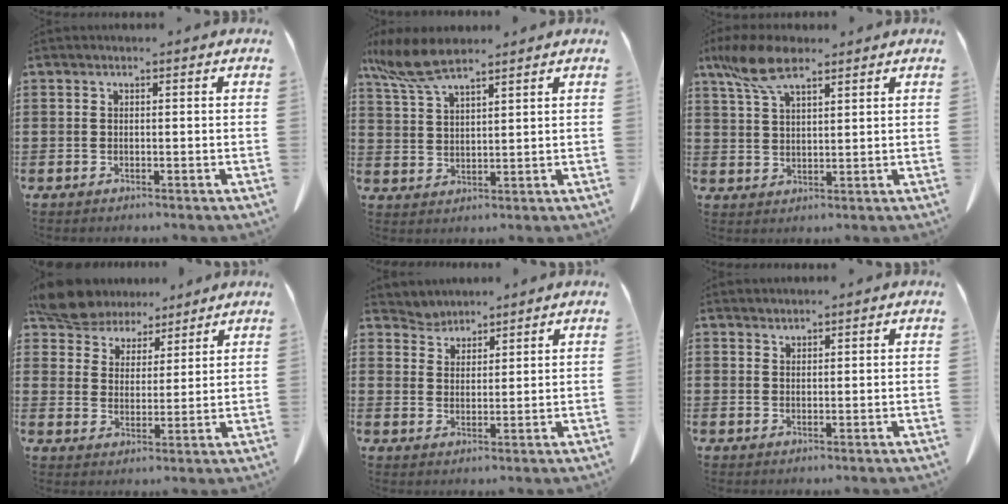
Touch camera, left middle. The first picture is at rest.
{"total": 7.5, "force": [5.6, 1.6, 4.7], "torque": [-0.120, -0.013, 0.102]}
{"total": 7.8, "force": [5.2, 2.7, 5.2], "torque": [-0.121, -0.005, 0.095]}
{"total": 7.9, "force": [7.1, 3.0, 1.5], "torque": [-0.068, -0.026, 0.136]}
{"total": 3.1, "force": [2.9, 0.9, -0.5], "torque": [-0.004, -0.008, 0.056]}
{"total": 1.3, "force": [1.3, 0.0, -0.1], "torque": [-0.002, -0.004, 0.028]}